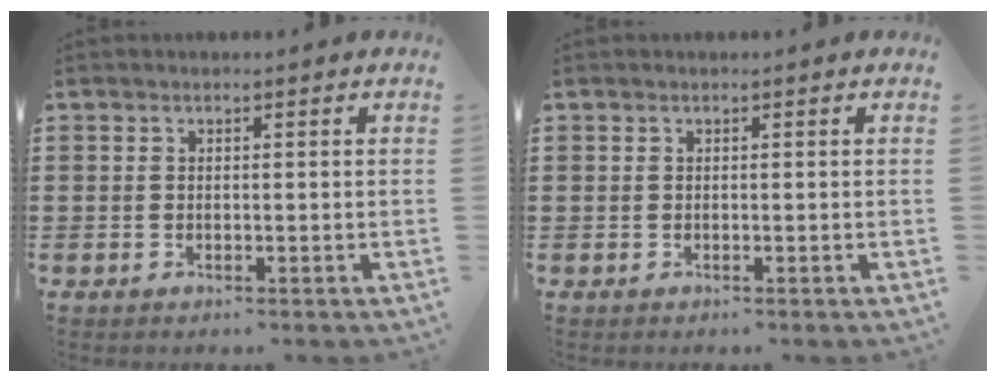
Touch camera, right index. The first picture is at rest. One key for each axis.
{"total": 0.0}